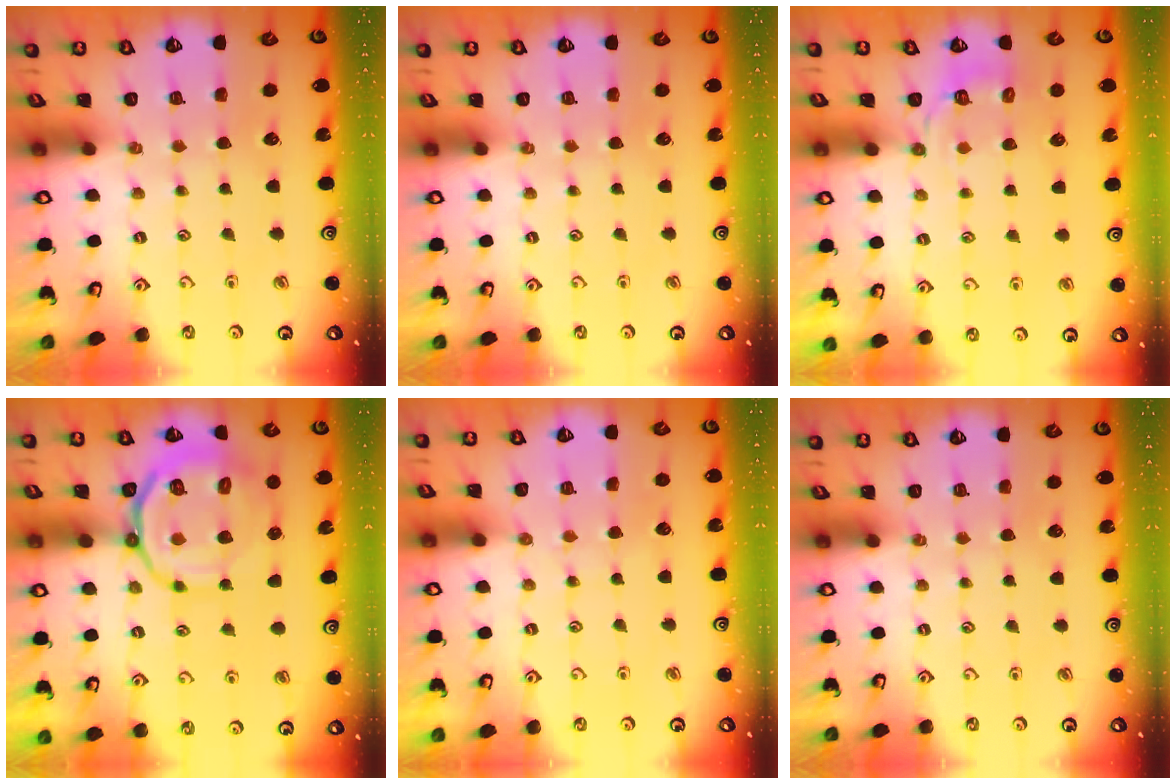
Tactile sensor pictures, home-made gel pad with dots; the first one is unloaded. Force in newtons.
{"total": 0.0}
{"total": 5.1, "press": 4.8, "slide": 1.9}
{"total": 16.7, "press": 16.5, "slide": 2.6}
{"total": 4.4, "press": 4.4, "slide": 0.4}
{"total": 0.0}